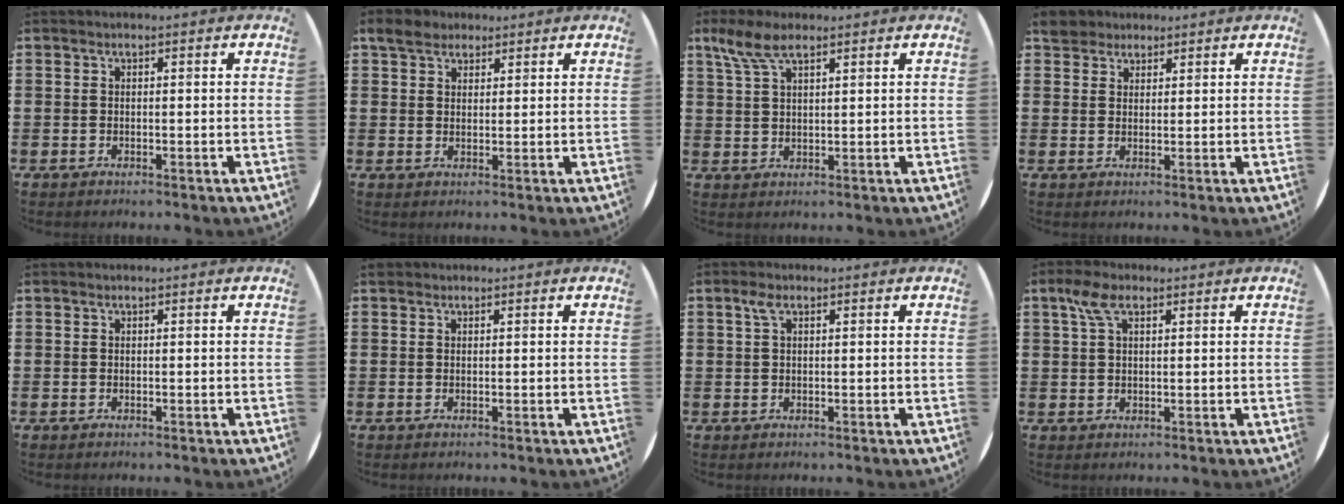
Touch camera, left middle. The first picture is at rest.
{"total": 3.3, "force": [2.6, 1.9, 0.6], "torque": [-0.012, 0.007, 0.049]}
{"total": 5.3, "force": [3.5, 1.9, 3.5], "torque": [-0.077, 0.001, 0.064]}
{"total": 3.3, "force": [2.9, 1.6, 0.2], "torque": [-0.007, 0.001, 0.055]}
{"total": 0.0}
{"total": 0.6, "force": [0.5, 0.2, -0.1], "torque": [0.009, -0.001, 0.009]}
{"total": 1.8, "force": [0.9, 0.8, 1.4], "torque": [-0.032, 0.005, 0.015]}
{"total": 4.0, "force": [2.3, 1.8, 2.8], "torque": [-0.062, 0.008, 0.040]}